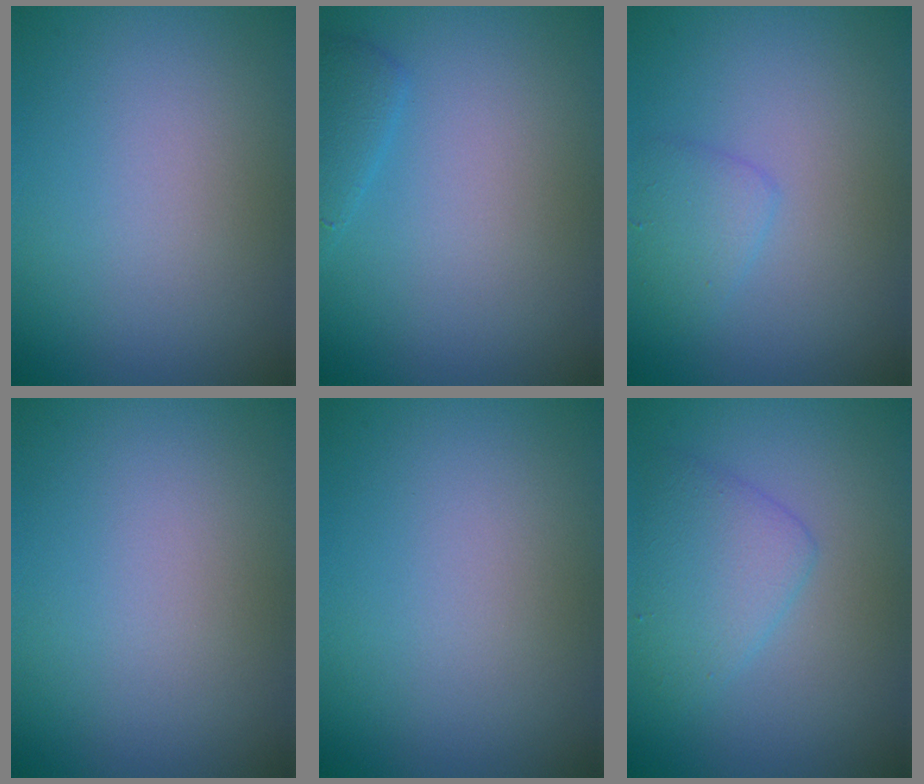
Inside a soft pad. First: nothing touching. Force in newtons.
{"total": 1.4, "press": 1.4, "slide": 0.1}
{"total": 1.7, "press": 1.7, "slide": 0.0}
{"total": 0.0}
{"total": 0.0}
{"total": 1.9, "press": 1.9, "slide": 0.1}